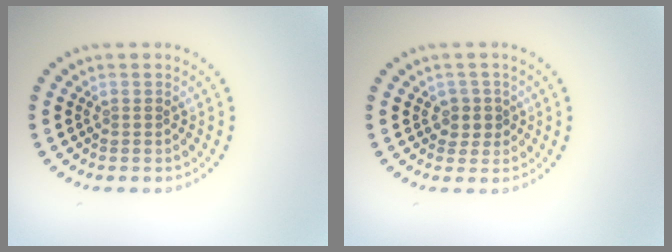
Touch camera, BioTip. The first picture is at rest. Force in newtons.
{"total": 1.7, "press": 1.4, "slide": 1.0}